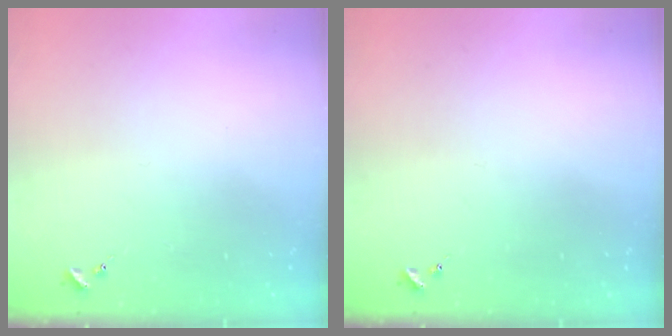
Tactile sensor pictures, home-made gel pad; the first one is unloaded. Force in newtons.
{"total": 0.0}